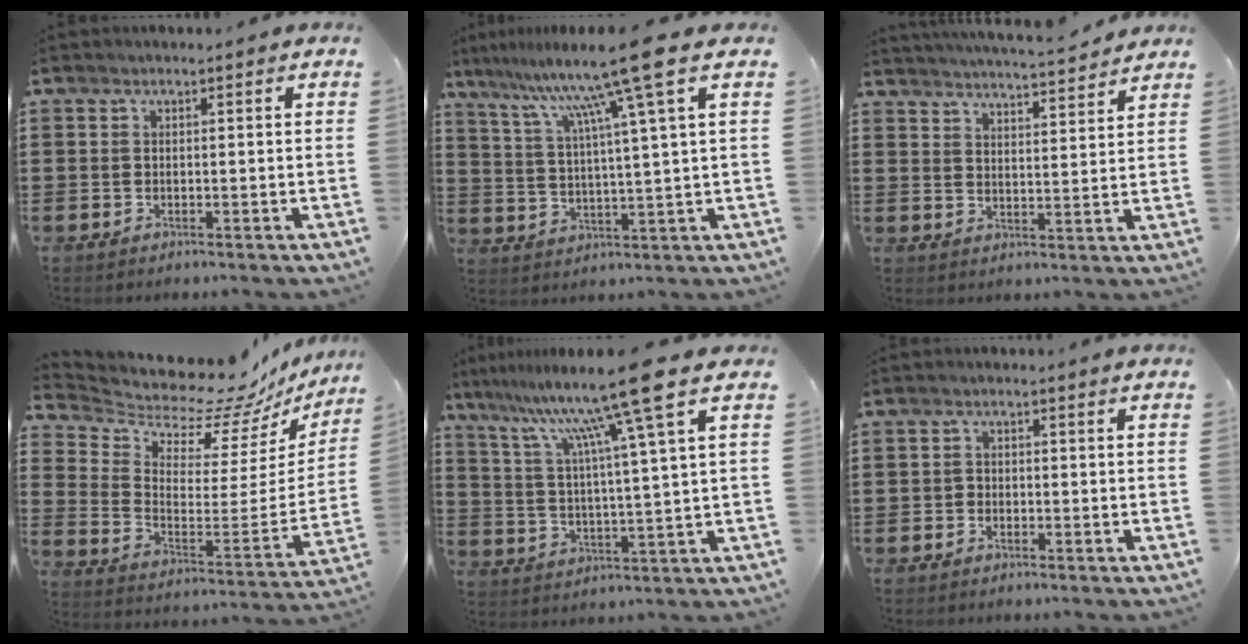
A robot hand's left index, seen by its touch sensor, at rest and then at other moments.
{"total": 12.2, "force": [7.6, -1.7, 9.3], "torque": [-0.202, -0.027, 0.116]}
{"total": 4.2, "force": [4.2, -0.3, 0.4], "torque": [-0.024, -0.029, 0.072]}
{"total": 8.4, "force": [8.1, 1.1, 2.0], "torque": [-0.070, -0.085, 0.129]}
{"total": 13.1, "force": [8.6, -1.4, 9.8], "torque": [-0.201, -0.044, 0.126]}
{"total": 1.1, "force": [-0.8, 0.6, 0.2], "torque": [-0.008, 0.001, -0.018]}